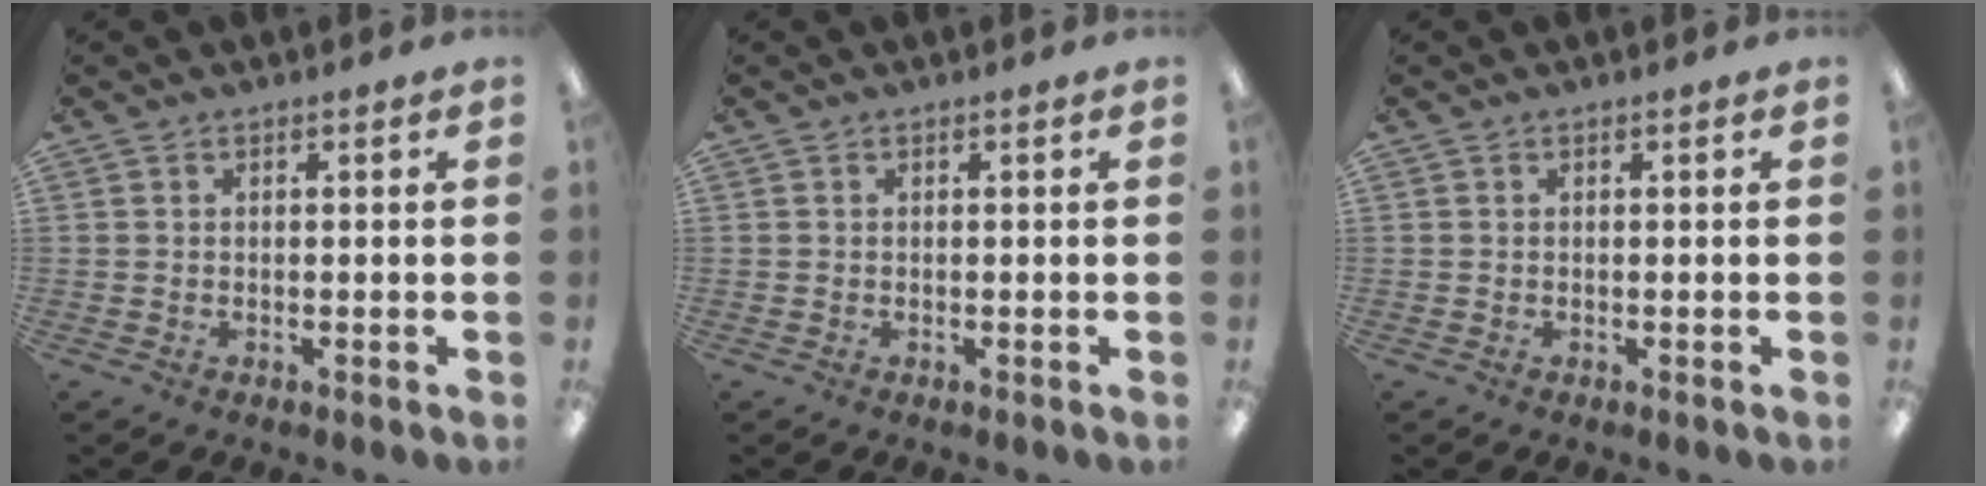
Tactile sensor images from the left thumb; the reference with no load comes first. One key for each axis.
{"total": 0.0}
{"total": 0.0}